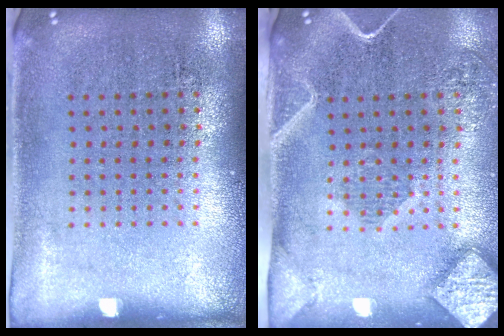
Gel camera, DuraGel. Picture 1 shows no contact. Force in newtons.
{"total": 2.5, "press": 1.9, "slide": 1.5}